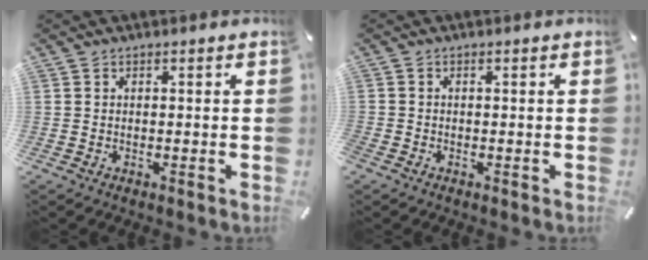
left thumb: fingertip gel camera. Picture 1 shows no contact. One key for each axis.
{"total": 0.7, "fx": -0.5, "fy": 0.5, "fz": 0.0, "tx": 0.003, "ty": 0.002, "tz": -0.010}